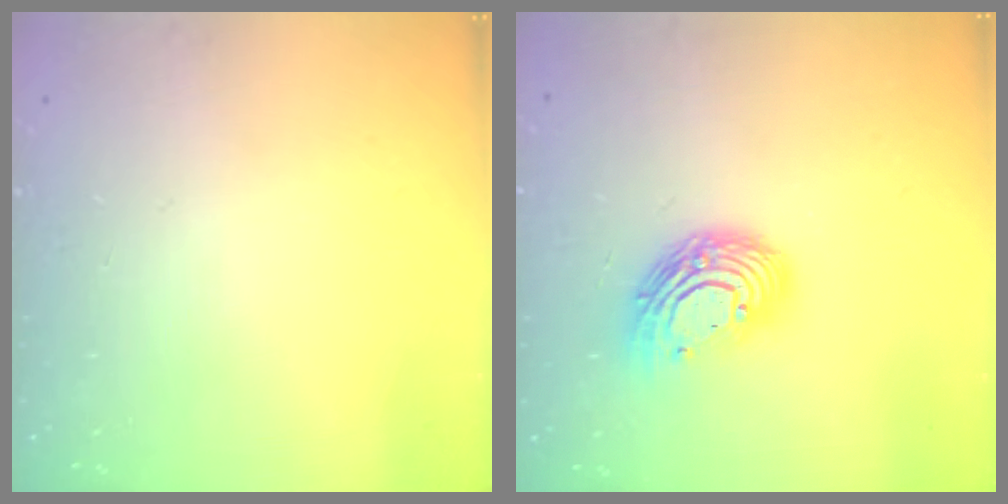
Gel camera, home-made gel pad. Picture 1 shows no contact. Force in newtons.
{"total": 12.6, "press": 12.6, "slide": 1.2}